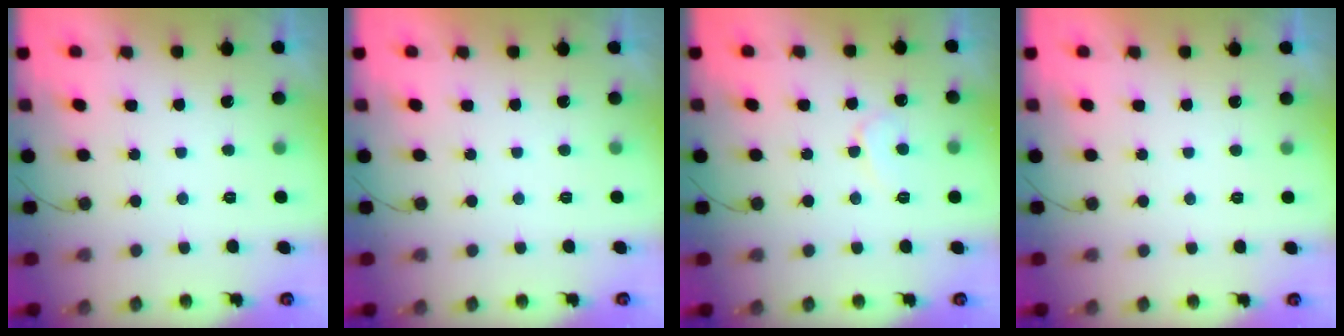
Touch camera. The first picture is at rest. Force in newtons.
{"total": 1.7, "press": 1.7, "slide": 0.1}
{"total": 6.1, "press": 6.1, "slide": 0.6}
{"total": 1.9, "press": 1.9, "slide": 0.1}